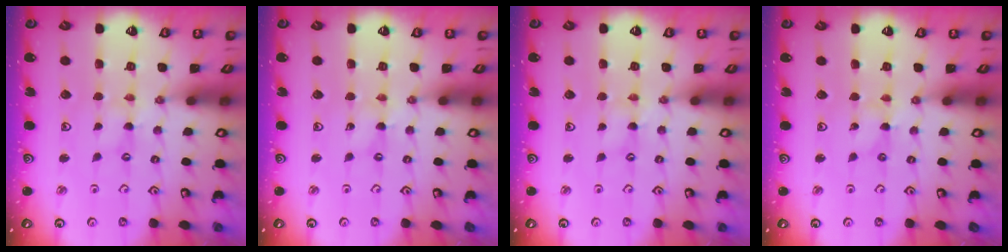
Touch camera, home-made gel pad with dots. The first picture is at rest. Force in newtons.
{"total": 0.0}
{"total": 1.1, "press": 1.1, "slide": 0.1}
{"total": 0.0}